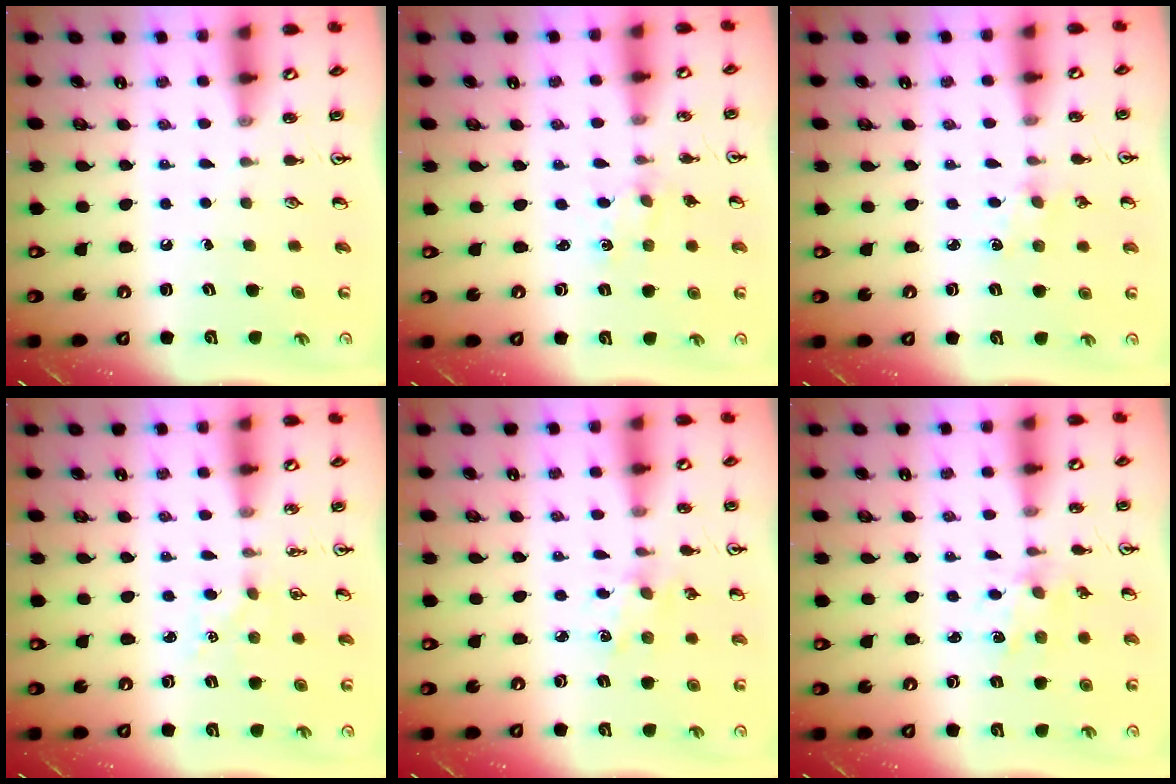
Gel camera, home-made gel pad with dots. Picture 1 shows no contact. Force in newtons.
{"total": 0.0}
{"total": 1.5, "press": 1.4, "slide": 0.2}
{"total": 3.2, "press": 3.2, "slide": 0.4}
{"total": 2.9, "press": 2.8, "slide": 0.4}
{"total": 2.0, "press": 1.8, "slide": 0.7}